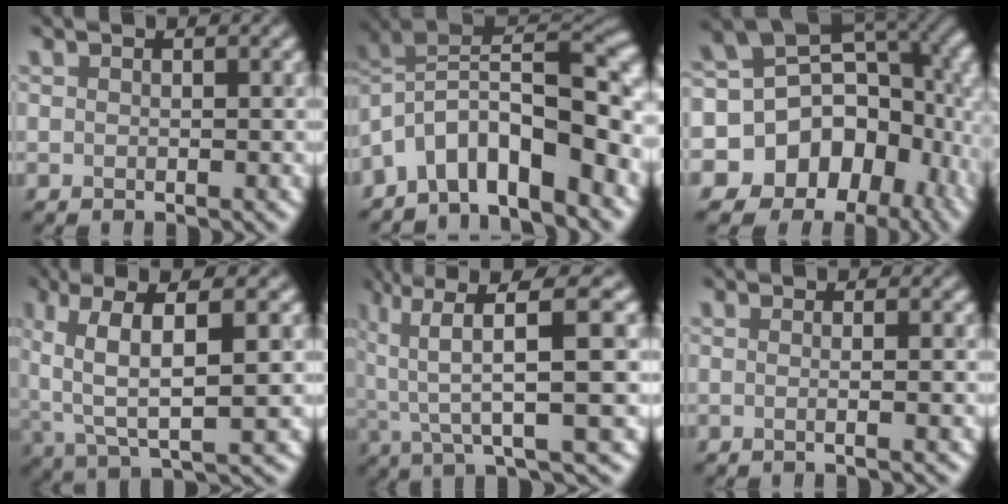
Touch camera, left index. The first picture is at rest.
{"total": 9.3, "force": [-6.2, 2.7, 6.4], "torque": [-0.111, -0.001, -0.070]}
{"total": 15.0, "force": [-7.4, 11.3, 6.5], "torque": [-0.122, -0.017, -0.067]}
{"total": 6.1, "force": [1.1, 1.2, 5.9], "torque": [-0.145, -0.006, 0.058]}
{"total": 6.7, "force": [0.9, 0.0, 6.6], "torque": [-0.132, 0.005, 0.058]}
{"total": 1.7, "force": [-0.2, 0.5, 1.6], "torque": [-0.011, 0.005, -0.015]}